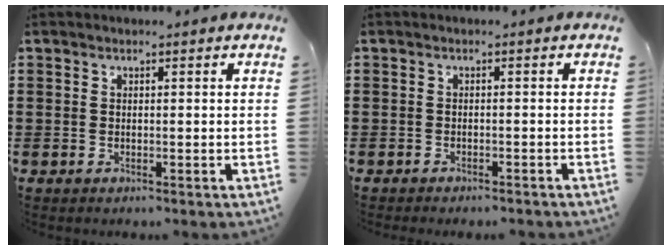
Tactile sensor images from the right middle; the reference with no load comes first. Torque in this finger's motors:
{"motor_torque": [0.91, -0.79, 0.23, 0.07]}